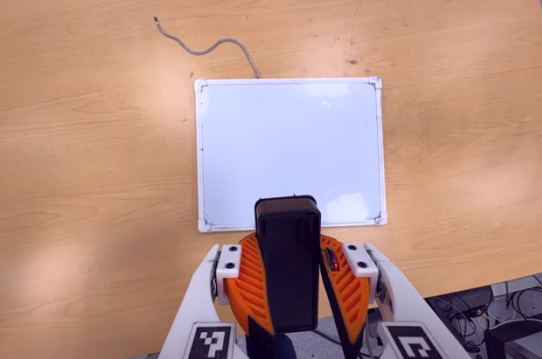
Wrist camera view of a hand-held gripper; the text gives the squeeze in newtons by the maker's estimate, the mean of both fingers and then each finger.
{"total": 9.7, "left": 9.9, "right": 9.5}